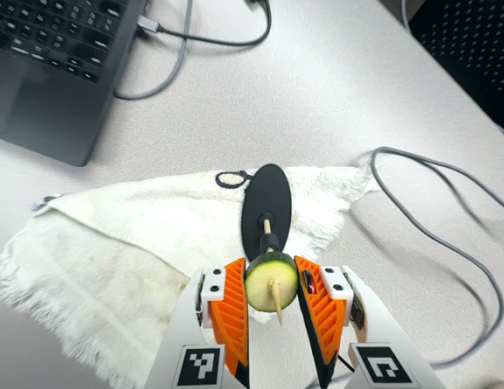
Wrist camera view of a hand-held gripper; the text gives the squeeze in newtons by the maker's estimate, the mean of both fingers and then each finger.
{"total": 10.4, "left": 10.6, "right": 10.3}